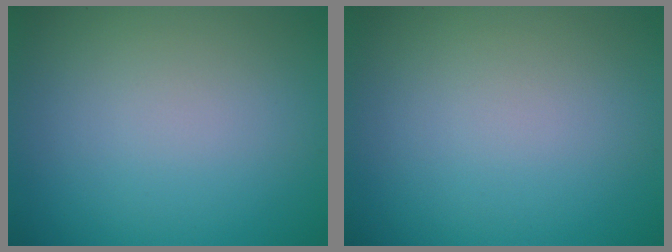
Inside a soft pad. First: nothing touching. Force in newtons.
{"total": 0.0}